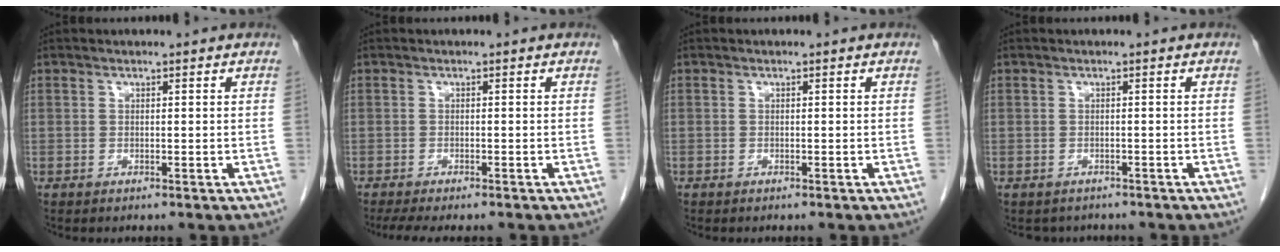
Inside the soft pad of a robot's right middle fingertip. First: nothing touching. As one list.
[{"total": 6.4, "force": [-5.3, 1.4, 3.3], "torque": [-0.044, -0.010, -0.079]}, {"total": 0.0}, {"total": 2.7, "force": [-2.4, 1.4, 0.0], "torque": [-0.003, 0.001, -0.033]}]